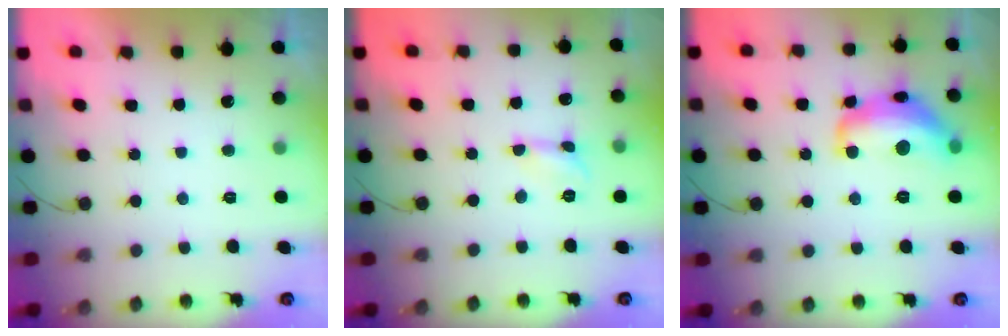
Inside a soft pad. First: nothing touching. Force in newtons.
{"total": 2.5, "press": 2.5, "slide": 0.3}
{"total": 14.6, "press": 14.6, "slide": 1.2}